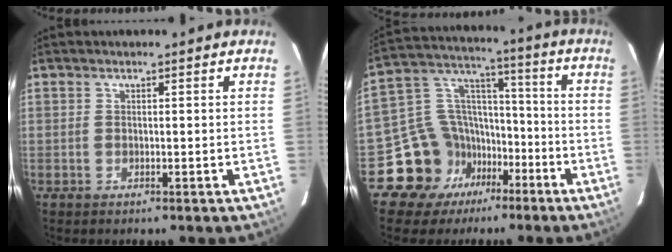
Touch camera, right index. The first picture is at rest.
{"total": 13.5, "force": [-8.1, 10.6, 2.3], "torque": [-0.062, 0.070, -0.134]}